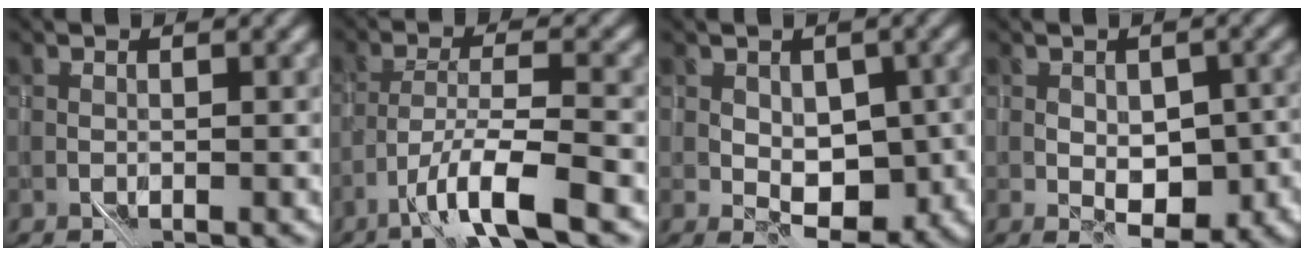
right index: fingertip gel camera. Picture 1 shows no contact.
{"total": 5.2, "force": [-3.4, 0.1, 3.9], "torque": [-0.063, 0.009, -0.067]}
{"total": 4.4, "force": [0.4, 2.7, 3.4], "torque": [-0.040, -0.001, 0.009]}
{"total": 4.9, "force": [-0.6, 2.6, 4.1], "torque": [-0.053, -0.002, -0.006]}